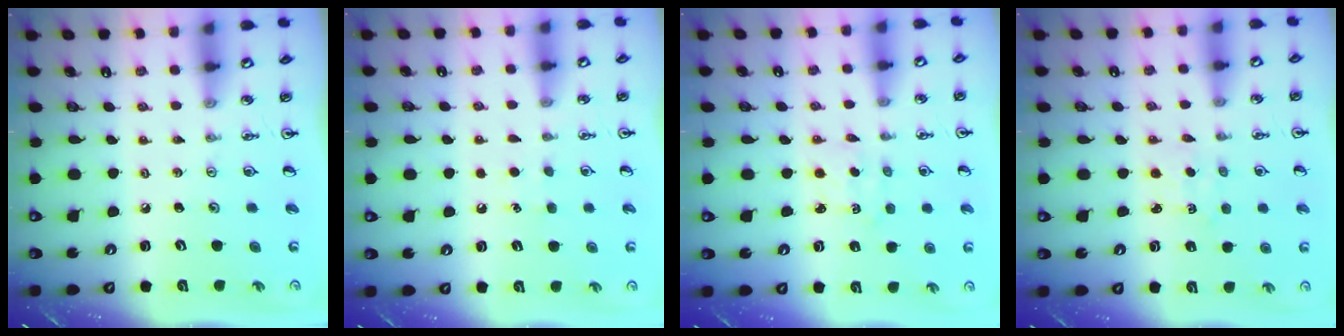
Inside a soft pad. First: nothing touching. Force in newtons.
{"total": 5.3, "press": 5.3, "slide": 0.7}
{"total": 1.8, "press": 1.8, "slide": 0.2}
{"total": 1.7, "press": 1.7, "slide": 0.3}